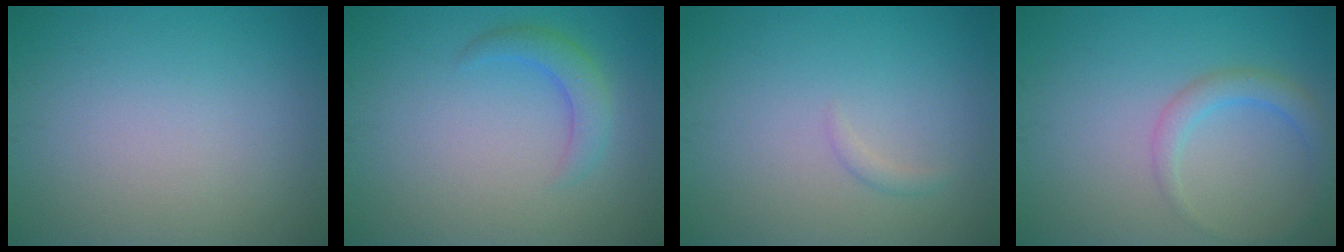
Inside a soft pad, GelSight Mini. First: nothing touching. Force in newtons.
{"total": 2.5, "press": 2.5, "slide": 0.2}
{"total": 0.7, "press": 0.7, "slide": 0.1}
{"total": 2.4, "press": 2.4, "slide": 0.1}